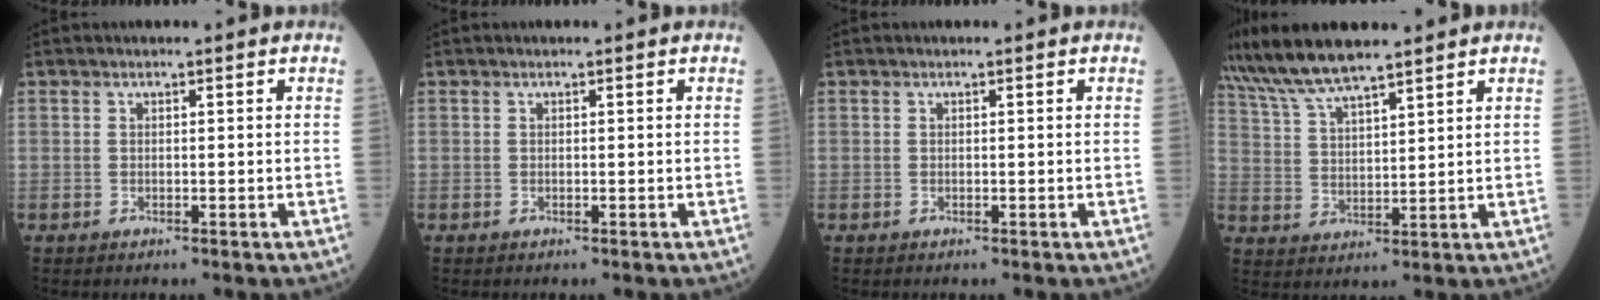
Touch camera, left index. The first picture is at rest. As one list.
[{"total": 0.0}, {"total": 0.0}, {"total": 8.9, "force": [7.7, 0.7, 4.3], "torque": [-0.096, 0.022, 0.152]}]